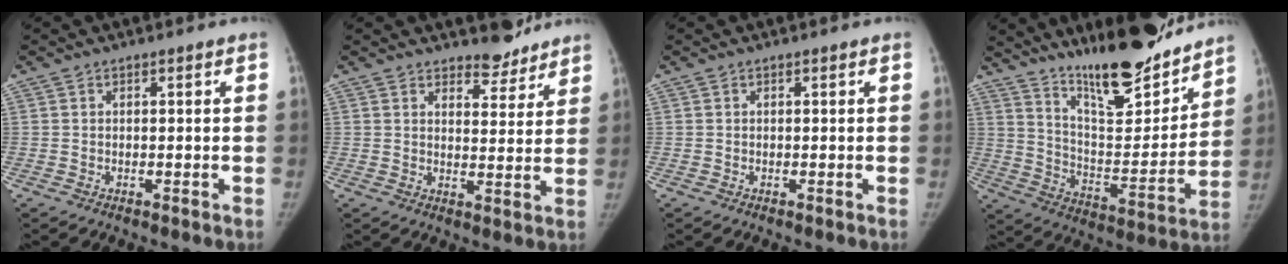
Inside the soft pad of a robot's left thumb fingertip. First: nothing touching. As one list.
[{"total": 6.3, "force": [5.5, 2.5, 1.8], "torque": [0.004, -0.043, 0.081]}, {"total": 0.0}, {"total": 21.1, "force": [17.1, 5.0, 11.4], "torque": [-0.134, -0.111, 0.279]}]